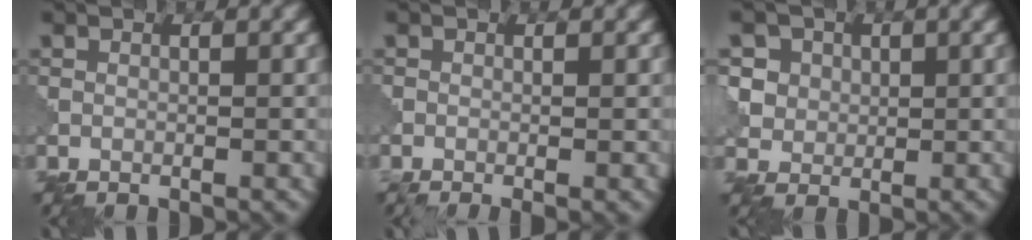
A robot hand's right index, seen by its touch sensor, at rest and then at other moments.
{"total": 2.5, "force": [-0.4, 1.2, 2.1], "torque": [-0.010, 0.004, -0.010]}
{"total": 2.8, "force": [1.2, 2.5, 0.0], "torque": [-0.023, -0.003, 0.027]}